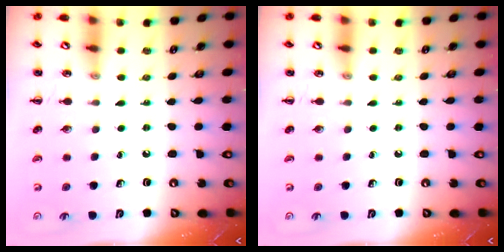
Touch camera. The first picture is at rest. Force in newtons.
{"total": 0.0}